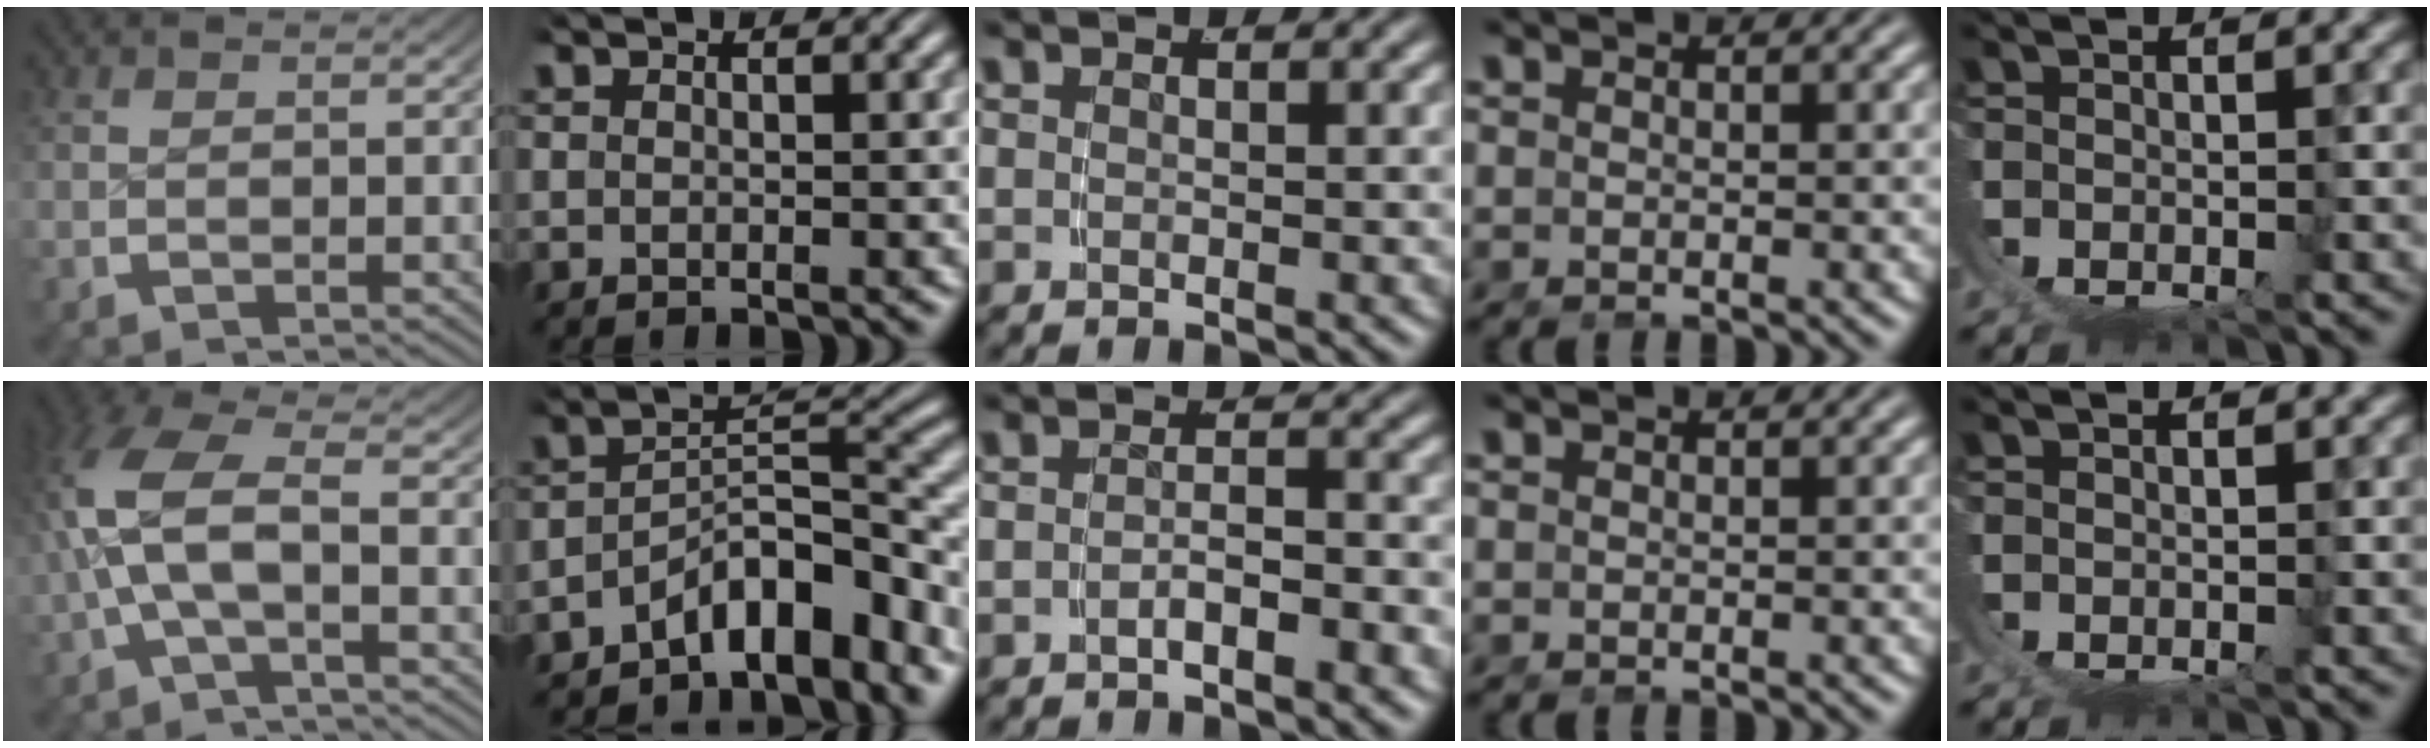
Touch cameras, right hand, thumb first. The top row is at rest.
{"thumb": {"total": 7.5, "force": [0.1, 3.9, 6.4], "torque": [-0.152, -0.008, 0.002]}, "index": {"total": 7.4, "force": [-4.1, 2.6, 5.6], "torque": [-0.080, -0.013, -0.061]}, "middle": {"total": 2.0, "force": [-1.7, 0.1, 1.0], "torque": [-0.010, 0.000, -0.032]}}